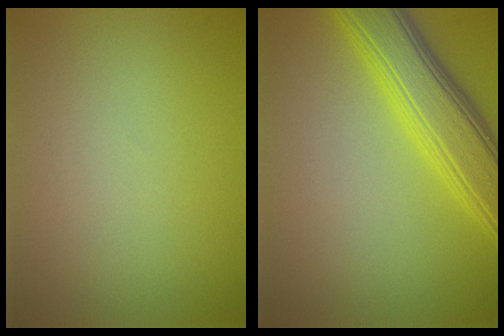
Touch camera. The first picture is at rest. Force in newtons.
{"total": 7.0, "press": 7.0, "slide": 0.2}